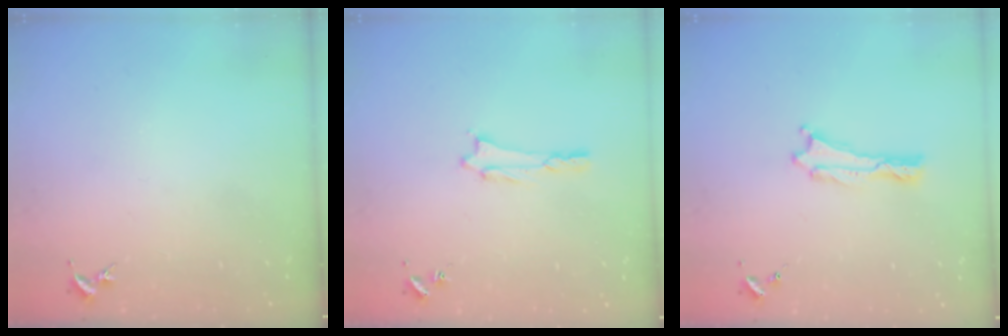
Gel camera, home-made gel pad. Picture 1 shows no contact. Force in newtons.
{"total": 0.7, "press": 0.7, "slide": 0.1}
{"total": 0.0}